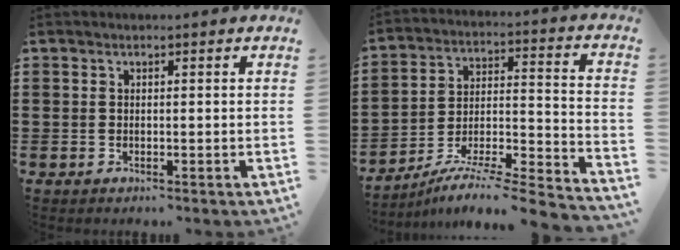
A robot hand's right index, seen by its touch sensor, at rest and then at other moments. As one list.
[{"total": 7.3, "force": [-6.4, 0.1, 3.5], "torque": [-0.056, -0.007, -0.131]}]